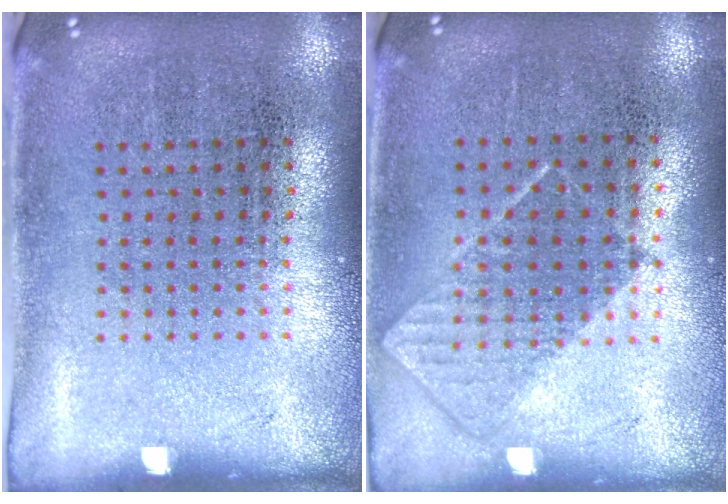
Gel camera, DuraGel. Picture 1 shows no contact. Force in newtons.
{"total": 0.8, "press": 0.8, "slide": 0.4}